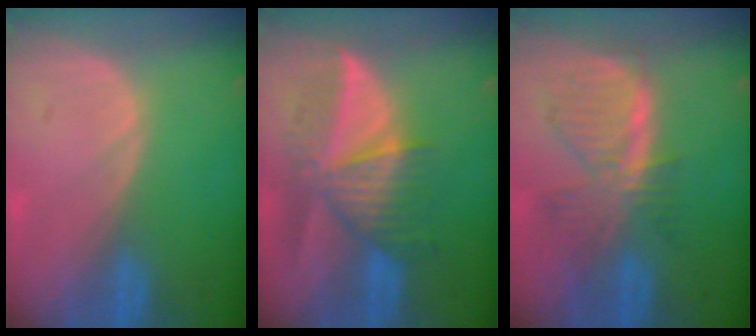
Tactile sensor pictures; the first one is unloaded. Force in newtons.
{"total": 8.4, "press": 7.9, "slide": 2.9}
{"total": 7.7, "press": 6.9, "slide": 3.3}